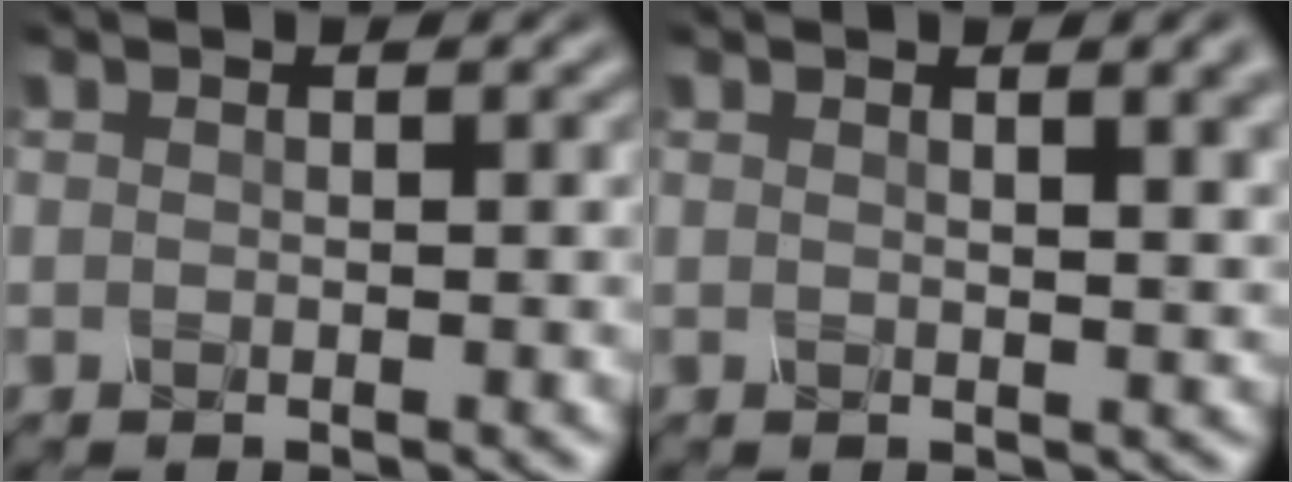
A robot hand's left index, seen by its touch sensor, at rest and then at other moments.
{"total": 4.8, "force": [2.0, 1.8, 3.9], "torque": [-0.026, 0.014, 0.019]}